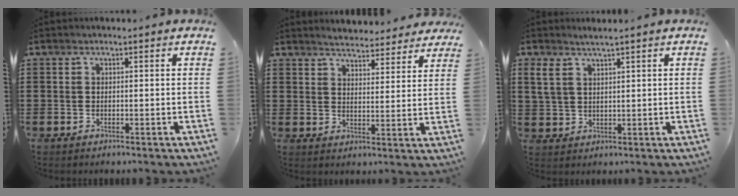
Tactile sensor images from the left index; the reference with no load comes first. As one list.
[{"total": 4.2, "force": [4.2, 0.3, 0.4], "torque": [-0.025, -0.018, 0.075]}, {"total": 2.8, "force": [1.9, 1.0, 1.9], "torque": [-0.041, 0.003, 0.035]}]